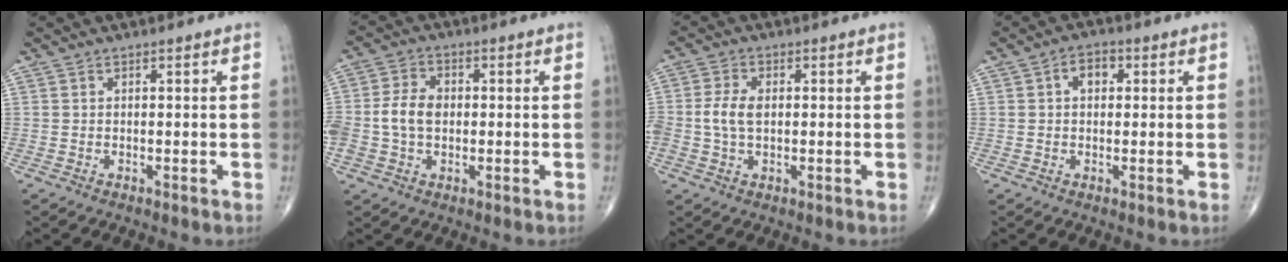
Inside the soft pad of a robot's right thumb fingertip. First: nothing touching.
{"total": 6.8, "force": [-0.4, 4.9, 4.8], "torque": [-0.095, 0.016, -0.009]}
{"total": 4.9, "force": [-0.1, 3.0, 3.9], "torque": [-0.089, 0.007, -0.003]}
{"total": 3.7, "force": [0.8, 2.6, 2.5], "torque": [-0.032, 0.011, 0.007]}